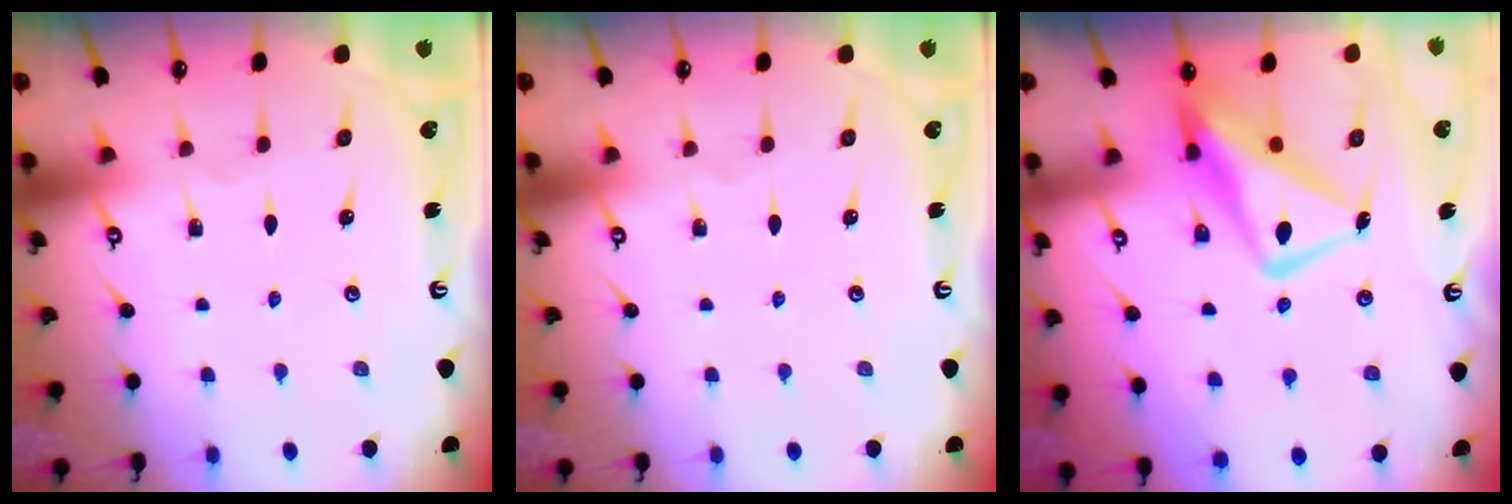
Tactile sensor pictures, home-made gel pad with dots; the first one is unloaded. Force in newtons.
{"total": 0.0}
{"total": 13.0, "press": 12.9, "slide": 1.7}